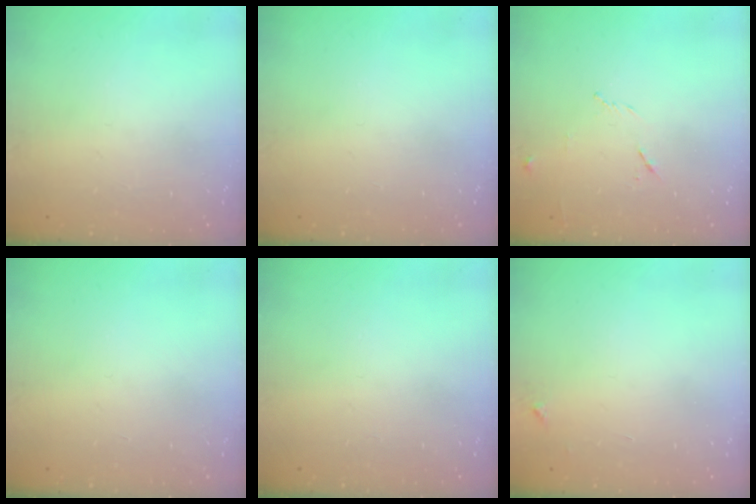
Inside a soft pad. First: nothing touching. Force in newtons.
{"total": 0.0}
{"total": 5.9, "press": 5.8, "slide": 1.1}
{"total": 0.0}
{"total": 0.0}
{"total": 3.3, "press": 3.3, "slide": 0.4}